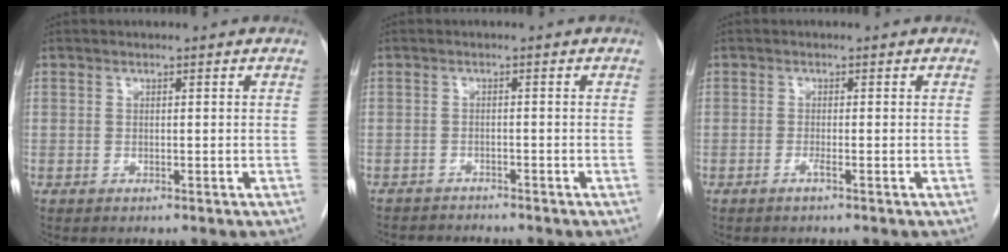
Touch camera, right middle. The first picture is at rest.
{"total": 3.5, "force": [-3.4, 0.7, 0.0], "torque": [0.004, -0.008, -0.054]}
{"total": 0.9, "force": [-0.6, -0.2, 0.6], "torque": [-0.012, 0.000, -0.011]}